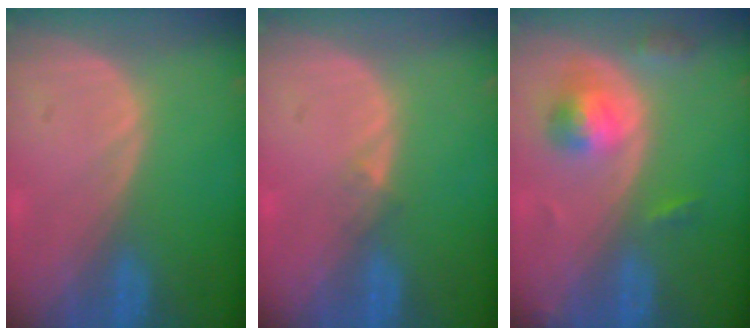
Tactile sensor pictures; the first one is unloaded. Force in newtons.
{"total": 1.2, "press": 0.9, "slide": 0.9}
{"total": 5.3, "press": 4.9, "slide": 2.2}